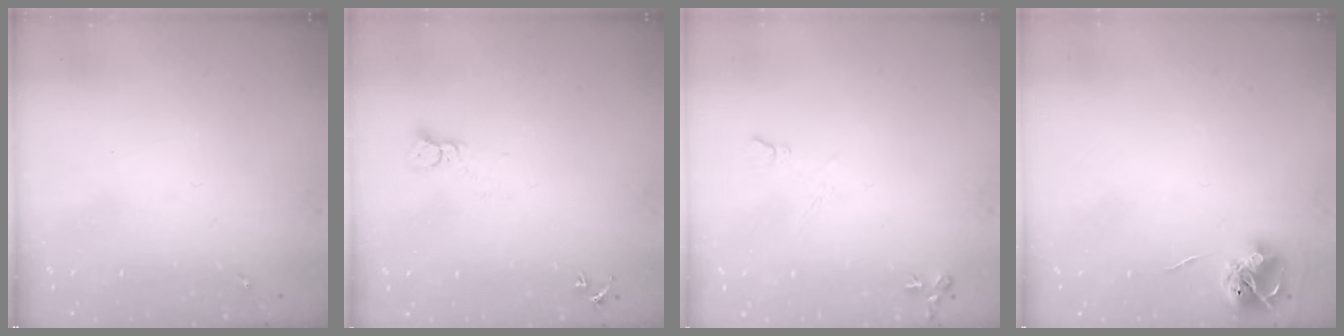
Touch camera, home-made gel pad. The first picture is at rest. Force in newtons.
{"total": 3.2, "press": 3.2, "slide": 0.1}
{"total": 6.9, "press": 6.8, "slide": 1.0}
{"total": 7.3, "press": 7.3, "slide": 0.6}